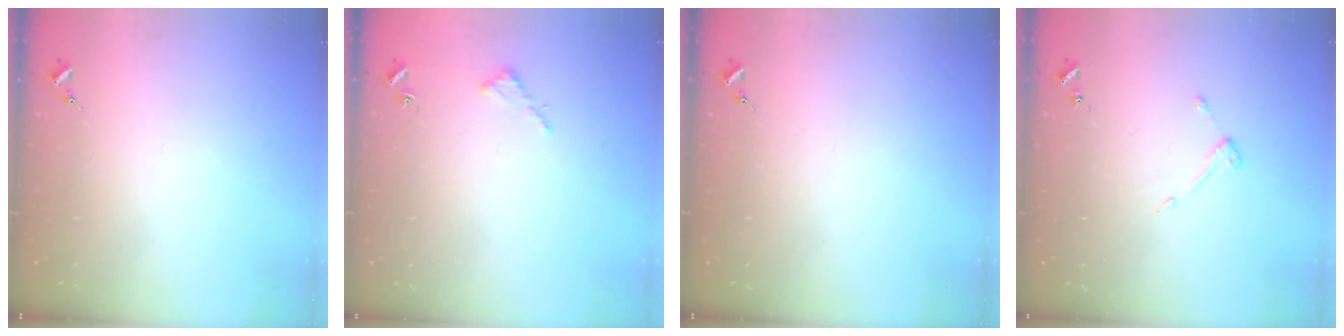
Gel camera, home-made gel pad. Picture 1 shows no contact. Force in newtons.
{"total": 2.6, "press": 2.6, "slide": 0.2}
{"total": 0.0}
{"total": 4.7, "press": 4.7, "slide": 0.6}